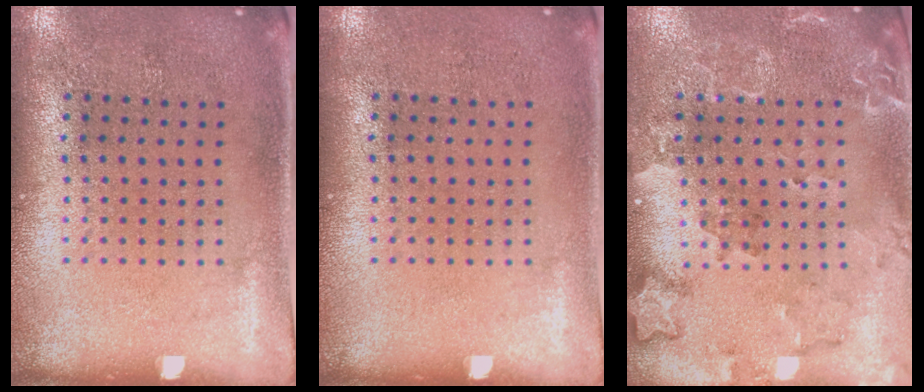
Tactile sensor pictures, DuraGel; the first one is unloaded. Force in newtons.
{"total": 0.0}
{"total": 2.0, "press": 1.9, "slide": 0.7}